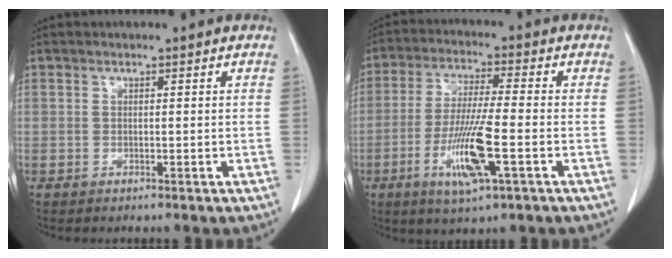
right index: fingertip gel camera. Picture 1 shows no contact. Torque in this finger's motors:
{"motor_torque": [0.48, -0.29, 0.30, 0.16]}